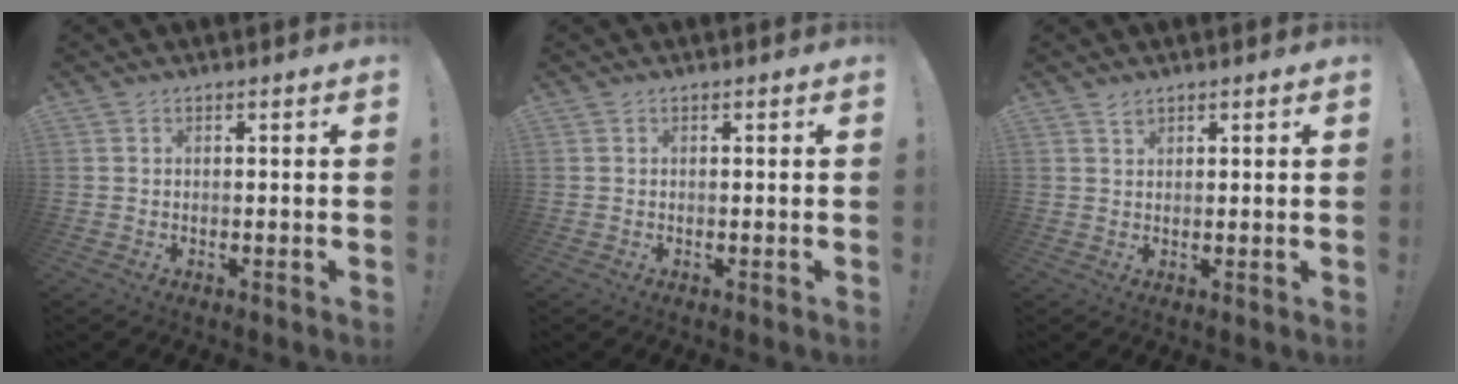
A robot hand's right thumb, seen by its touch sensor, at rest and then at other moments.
{"total": 0.0}
{"total": 1.5, "force": [1.4, 0.5, 0.5], "torque": [0.005, -0.010, 0.023]}